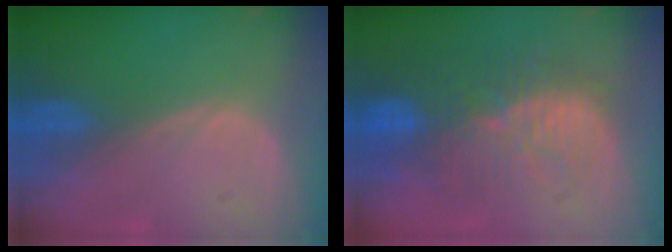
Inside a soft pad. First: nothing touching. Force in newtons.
{"total": 11.3, "press": 9.9, "slide": 5.5}